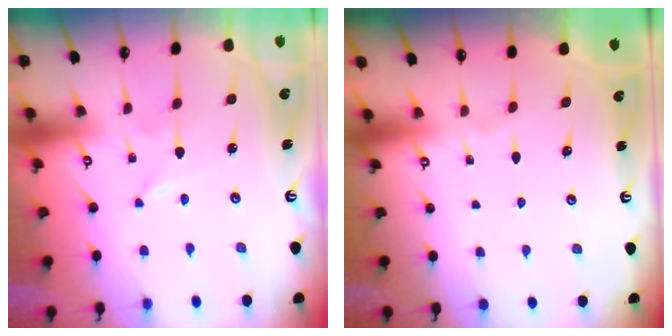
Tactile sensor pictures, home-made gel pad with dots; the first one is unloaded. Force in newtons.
{"total": 0.0}